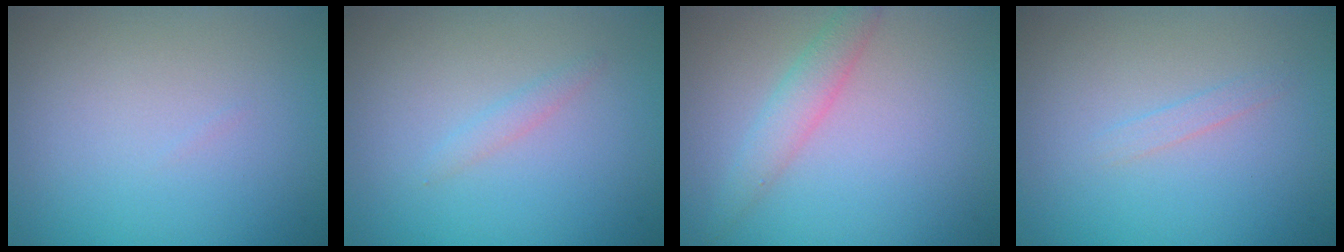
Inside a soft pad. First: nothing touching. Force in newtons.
{"total": 0.9, "press": 0.9, "slide": 0.1}
{"total": 2.3, "press": 2.3, "slide": 0.1}
{"total": 0.8, "press": 0.8, "slide": 0.0}